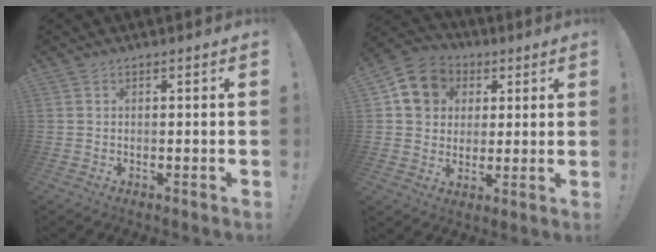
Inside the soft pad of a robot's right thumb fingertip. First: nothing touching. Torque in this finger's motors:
{"motor_torque": [0.53, 1.13, -0.12, 0.17, 0.00]}